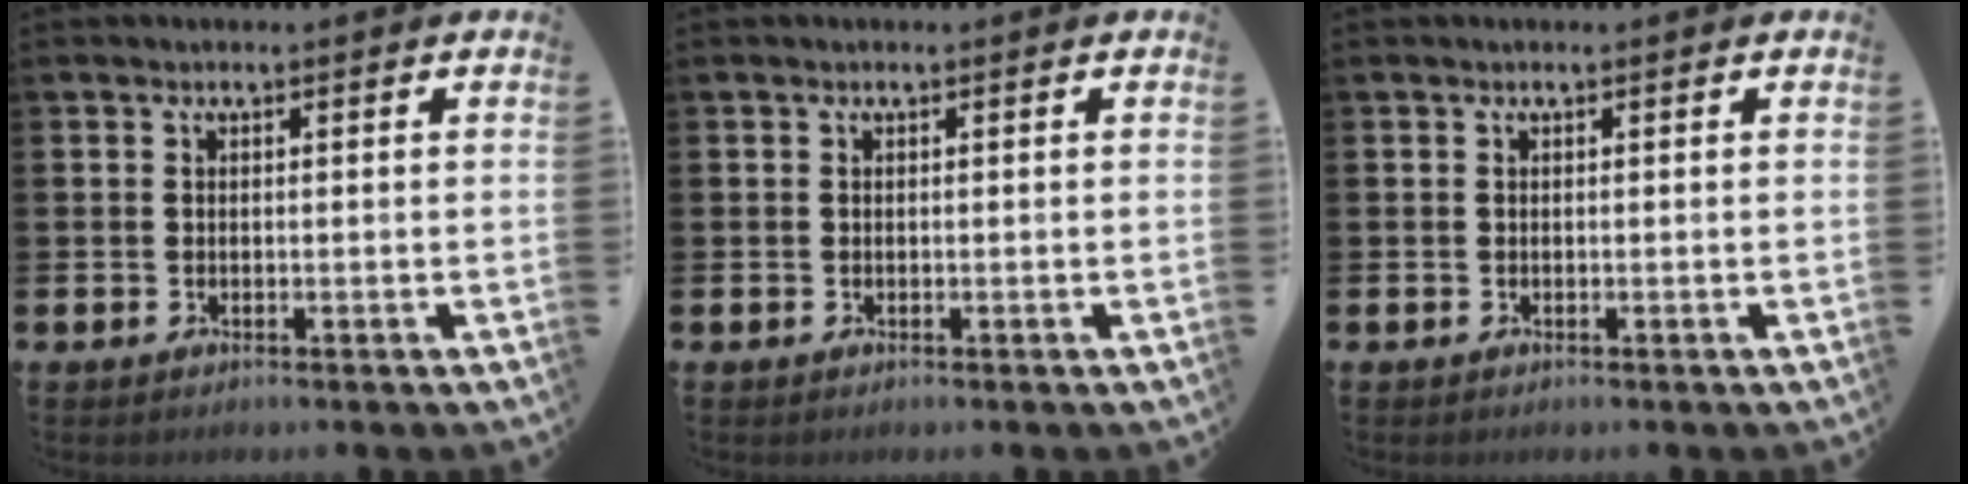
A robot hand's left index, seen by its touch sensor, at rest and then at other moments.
{"total": 0.0}
{"total": 0.0}